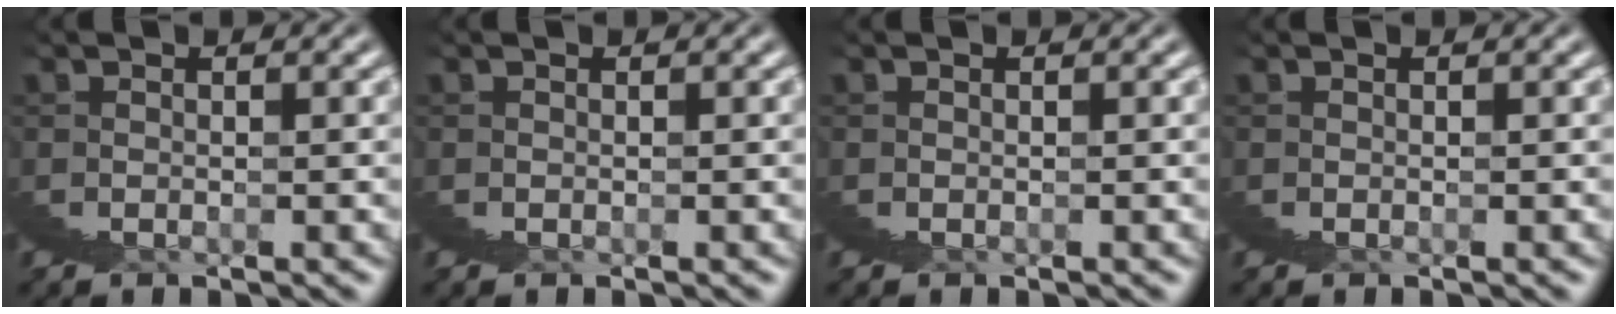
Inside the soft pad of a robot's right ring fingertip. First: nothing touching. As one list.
[{"total": 0.0}, {"total": 0.0}, {"total": 0.0}]